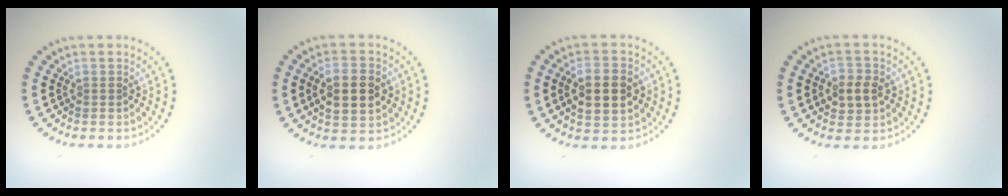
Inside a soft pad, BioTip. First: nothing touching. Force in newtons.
{"total": 4.9, "press": 4.9, "slide": 0.3}
{"total": 4.9, "press": 4.9, "slide": 0.3}
{"total": 2.6, "press": 2.6, "slide": 0.2}